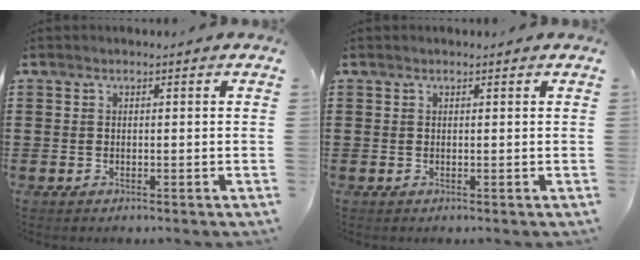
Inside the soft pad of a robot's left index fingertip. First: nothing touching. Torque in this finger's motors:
{"motor_torque": [-0.66, -0.68, -0.21, -0.06]}